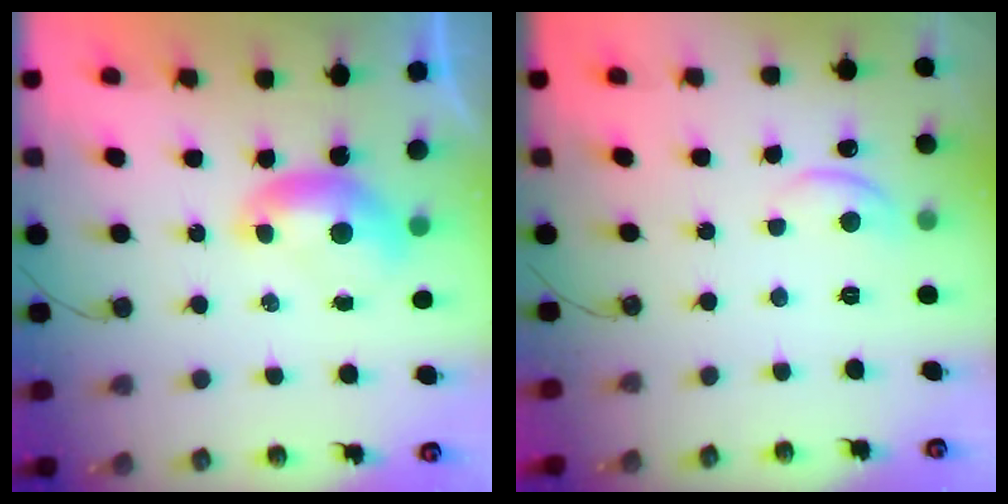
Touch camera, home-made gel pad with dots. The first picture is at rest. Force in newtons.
{"total": 3.7, "press": 3.6, "slide": 0.5}